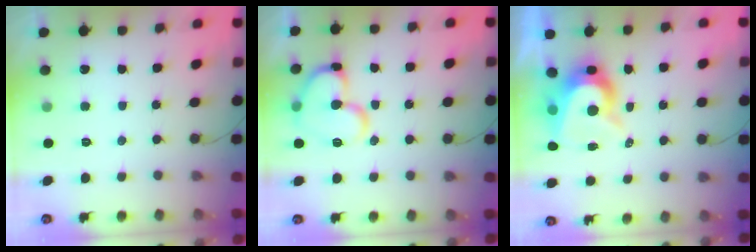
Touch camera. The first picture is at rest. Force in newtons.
{"total": 15.9, "press": 15.7, "slide": 2.4}
{"total": 9.2, "press": 9.2, "slide": 0.9}